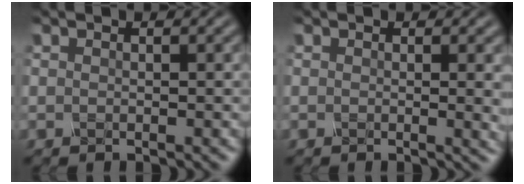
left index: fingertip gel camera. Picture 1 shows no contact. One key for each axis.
{"total": 2.6, "fx": 0.2, "fy": 0.9, "fz": 2.5, "tx": -0.021, "ty": 0.000, "tz": 0.000}